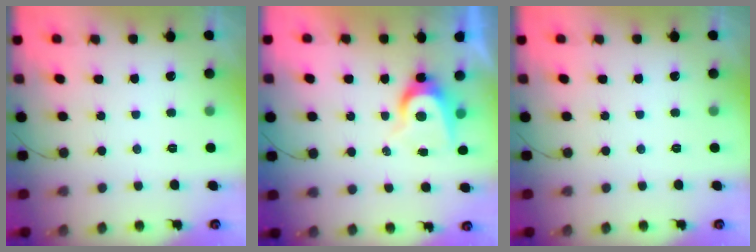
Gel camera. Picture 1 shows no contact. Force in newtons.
{"total": 7.0, "press": 6.9, "slide": 0.4}
{"total": 0.0}